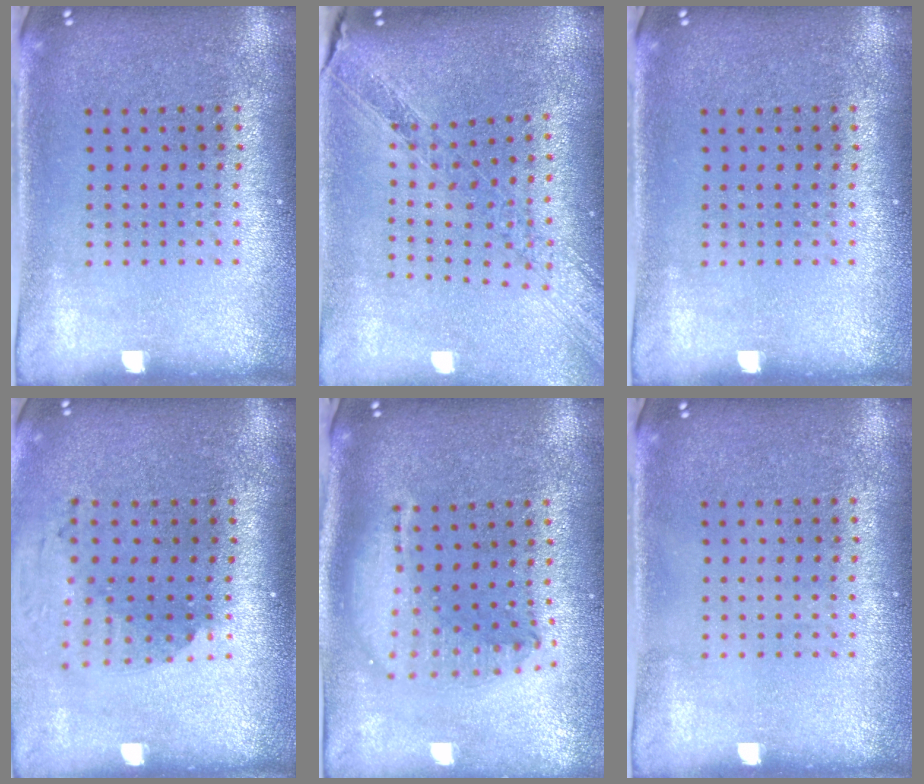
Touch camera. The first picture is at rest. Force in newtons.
{"total": 1.3, "press": 1.3, "slide": 0.4}
{"total": 0.0}
{"total": 2.0, "press": 1.4, "slide": 1.3}
{"total": 2.1, "press": 1.6, "slide": 1.3}
{"total": 0.0}